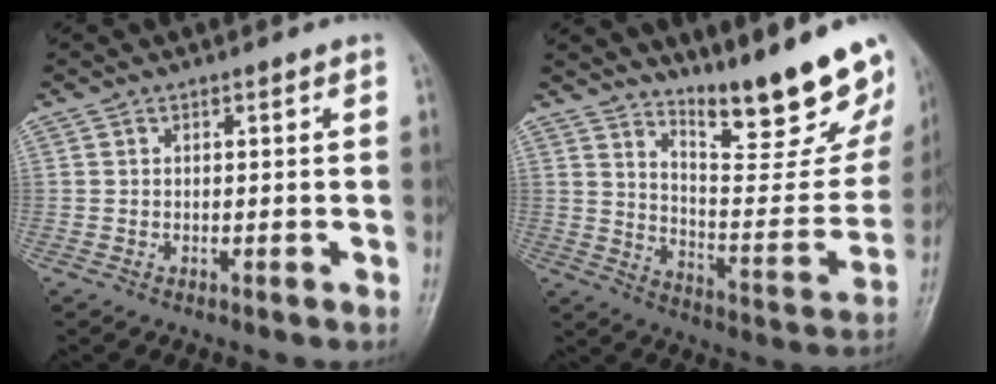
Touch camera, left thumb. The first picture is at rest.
{"total": 22.6, "force": [17.5, 4.2, 13.6], "torque": [-0.165, -0.128, 0.255]}